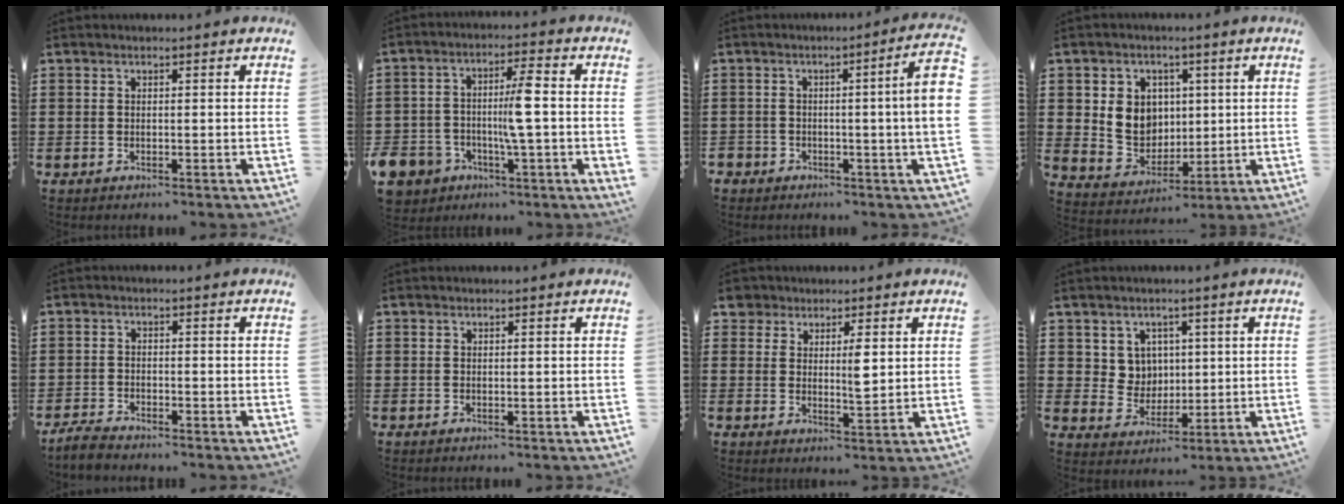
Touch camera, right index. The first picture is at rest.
{"total": 7.5, "force": [-2.1, 3.1, 6.5], "torque": [-0.148, -0.003, -0.047]}
{"total": 6.6, "force": [-0.5, 0.9, 6.5], "torque": [-0.100, -0.013, -0.013]}
{"total": 7.0, "force": [1.4, 6.5, 2.3], "torque": [-0.057, 0.012, 0.025]}
{"total": 2.3, "force": [-2.3, 0.2, 0.4], "torque": [-0.019, 0.001, -0.050]}
{"total": 0.0}
{"total": 5.2, "force": [2.8, 3.0, 3.2], "torque": [-0.051, -0.002, 0.045]}
{"total": 5.2, "force": [2.2, 4.6, 0.9], "torque": [-0.043, 0.008, 0.042]}